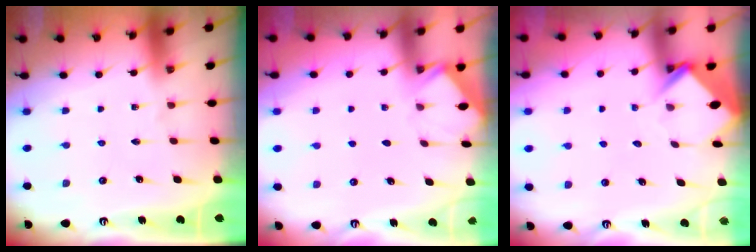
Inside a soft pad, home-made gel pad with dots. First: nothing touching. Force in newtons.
{"total": 1.6, "press": 1.6, "slide": 0.1}
{"total": 3.8, "press": 3.8, "slide": 0.3}